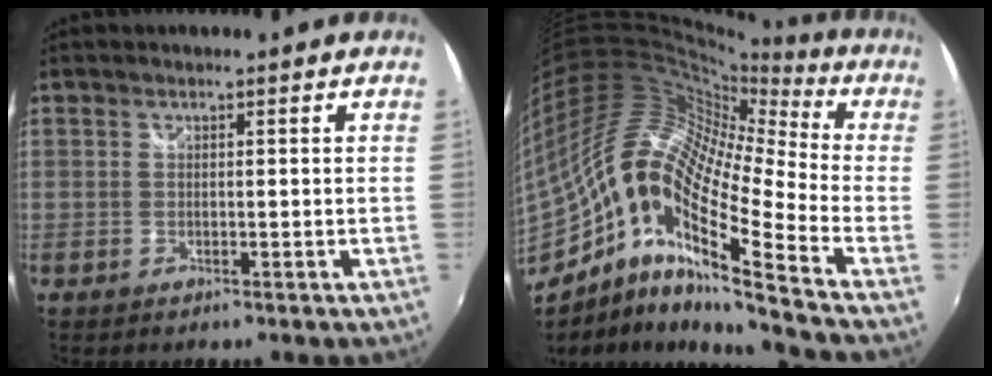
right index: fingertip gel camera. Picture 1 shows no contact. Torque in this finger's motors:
{"motor_torque": [1.11, -1.02, 0.48, 0.10]}